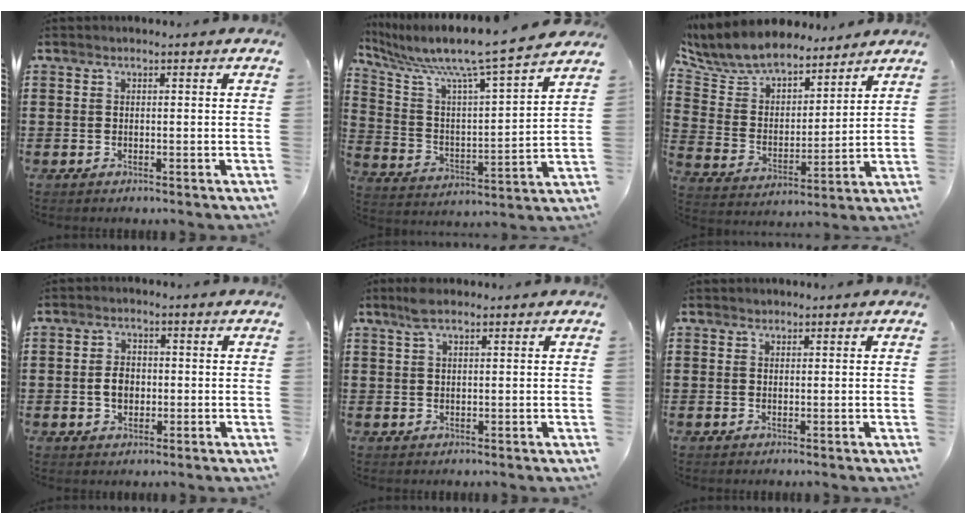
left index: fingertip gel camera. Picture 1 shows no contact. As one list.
[{"total": 9.1, "force": [7.8, -0.1, 4.8], "torque": [-0.127, -0.064, 0.121]}, {"total": 7.7, "force": [7.2, 2.2, 1.3], "torque": [-0.068, -0.049, 0.128]}, {"total": 3.3, "force": [-0.3, 2.3, 2.3], "torque": [-0.040, 0.001, -0.009]}, {"total": 3.2, "force": [2.1, 0.8, 2.3], "torque": [-0.049, 0.004, 0.037]}, {"total": 0.7, "force": [0.6, 0.3, 0.0], "torque": [-0.002, 0.001, 0.013]}]